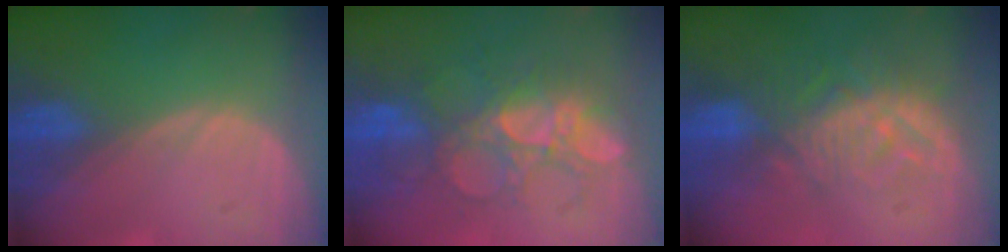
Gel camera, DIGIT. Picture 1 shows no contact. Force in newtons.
{"total": 9.0, "press": 8.8, "slide": 1.8}
{"total": 9.3, "press": 8.1, "slide": 4.5}